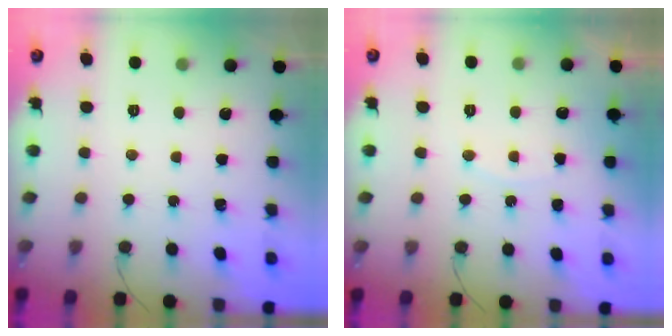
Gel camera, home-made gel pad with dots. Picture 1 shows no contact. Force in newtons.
{"total": 3.9, "press": 3.8, "slide": 0.7}